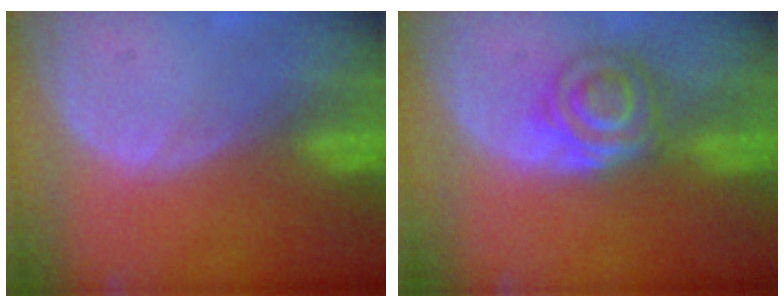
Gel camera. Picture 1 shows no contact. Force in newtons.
{"total": 6.0, "press": 5.6, "slide": 2.2}